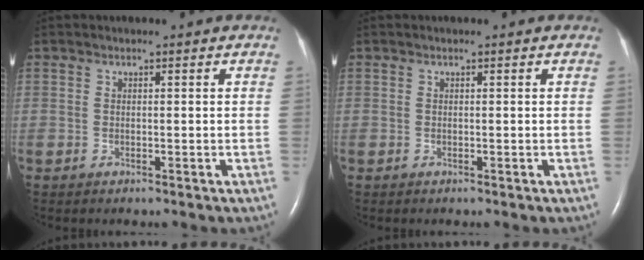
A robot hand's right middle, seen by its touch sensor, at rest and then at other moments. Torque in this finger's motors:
{"motor_torque": [0.00, 0.00, 0.00, 0.00]}